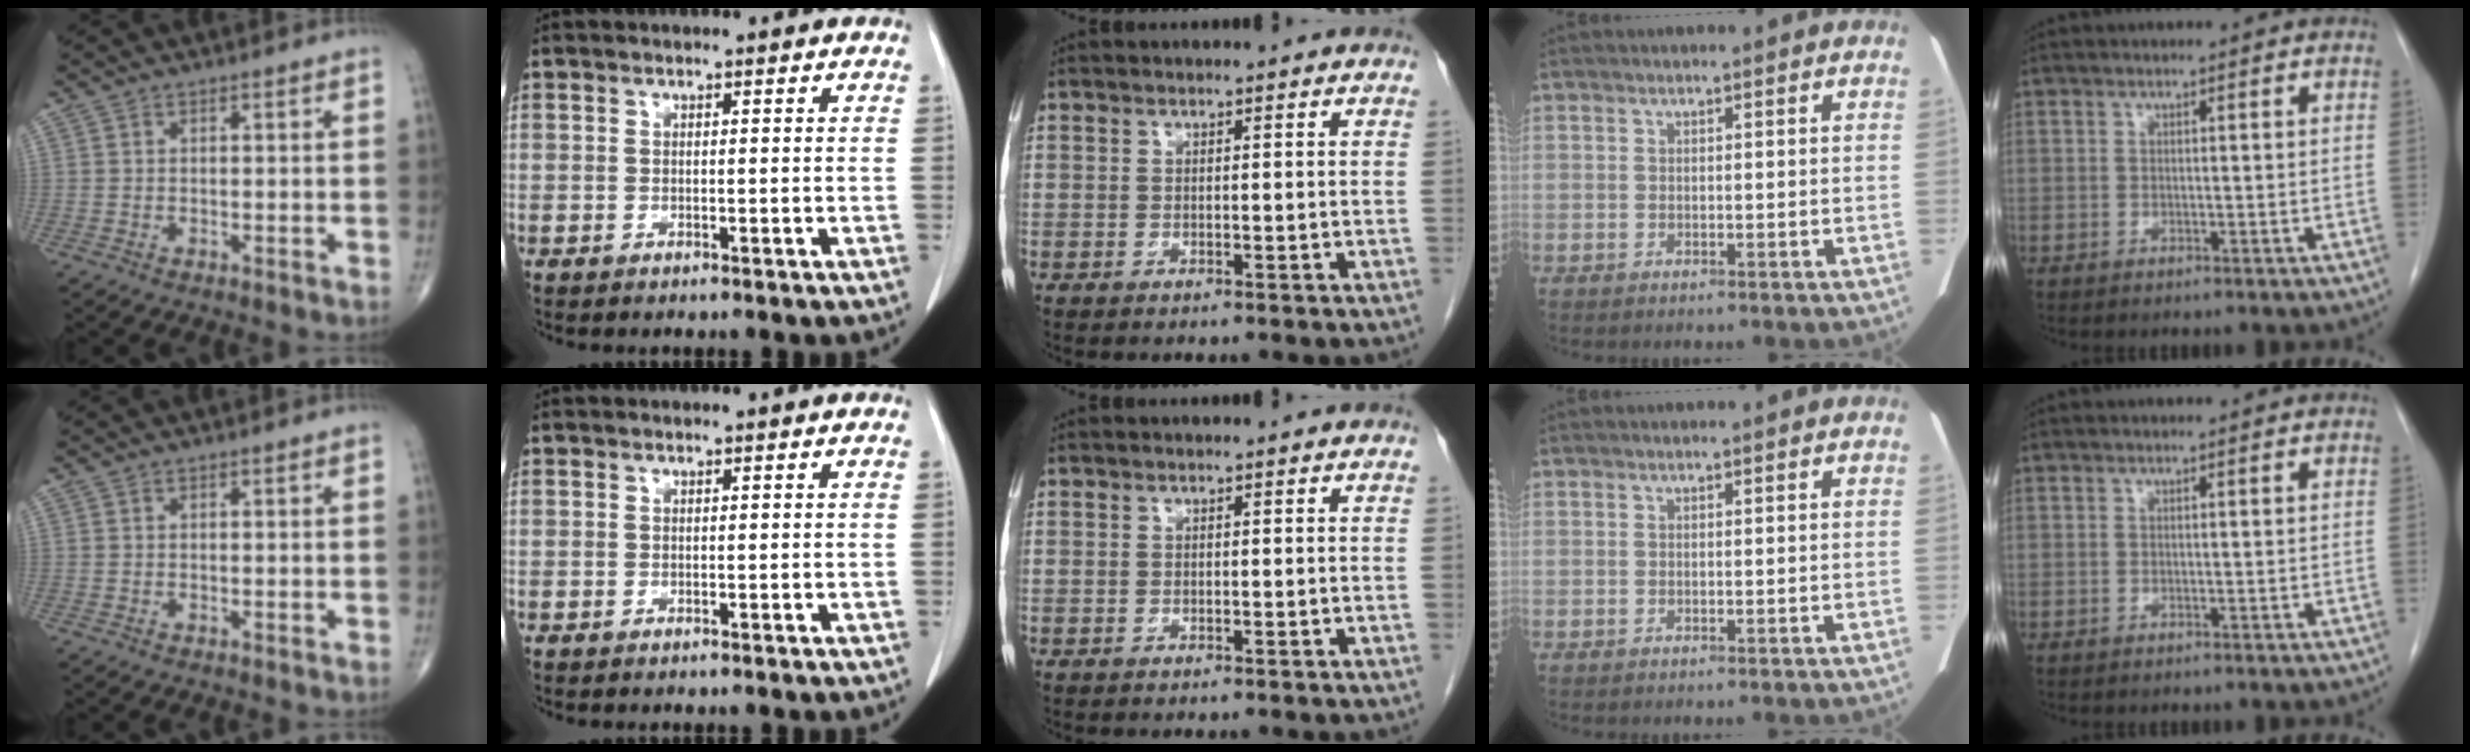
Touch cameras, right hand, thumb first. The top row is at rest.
{}